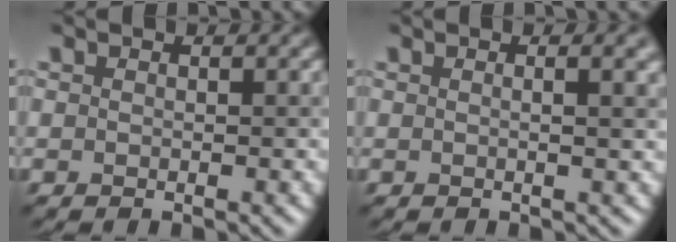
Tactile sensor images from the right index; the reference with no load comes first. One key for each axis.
{"total": 3.8, "fx": 1.0, "fy": 1.6, "fz": 3.3, "tx": -0.019, "ty": 0.017, "tz": -0.016}